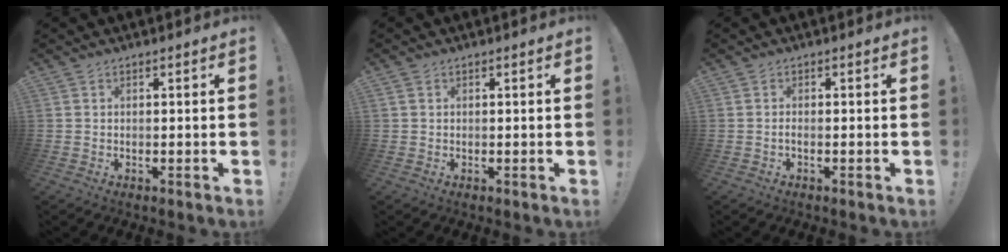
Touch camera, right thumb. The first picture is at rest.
{"total": 0.5, "force": [0.3, 0.5, 0.1], "torque": [-0.007, 0.004, 0.006]}
{"total": 0.9, "force": [-0.6, 0.1, 0.7], "torque": [-0.014, 0.002, -0.010]}